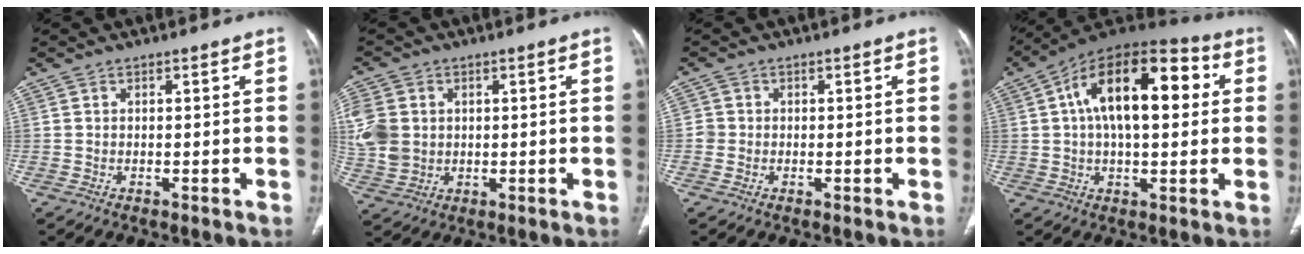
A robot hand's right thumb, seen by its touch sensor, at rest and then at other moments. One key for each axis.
{"total": 11.4, "fx": 1.5, "fy": 9.5, "fz": 6.2, "tx": -0.151, "ty": 0.001, "tz": 0.040}
{"total": 1.7, "fx": -0.2, "fy": 1.6, "fz": 0.2, "tx": 0.007, "ty": 0.007, "tz": -0.006}
{"total": 20.2, "fx": 4.1, "fy": 10.1, "fz": 17.1, "tx": -0.249, "ty": 0.031, "tz": 0.053}